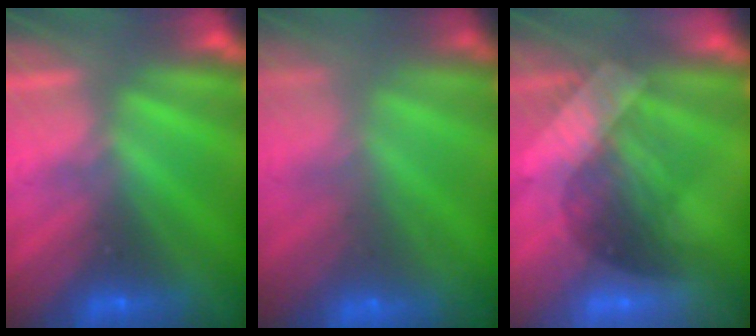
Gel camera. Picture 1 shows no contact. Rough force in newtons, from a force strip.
{"total": 6.3}
{"total": 2.9}